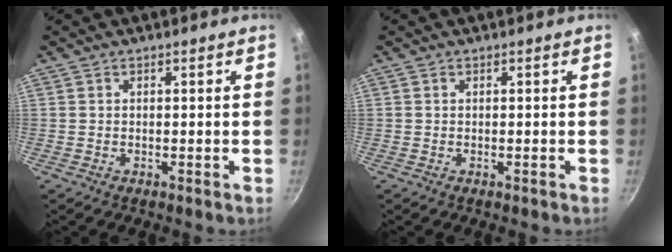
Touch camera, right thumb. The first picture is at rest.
{"total": 0.0}